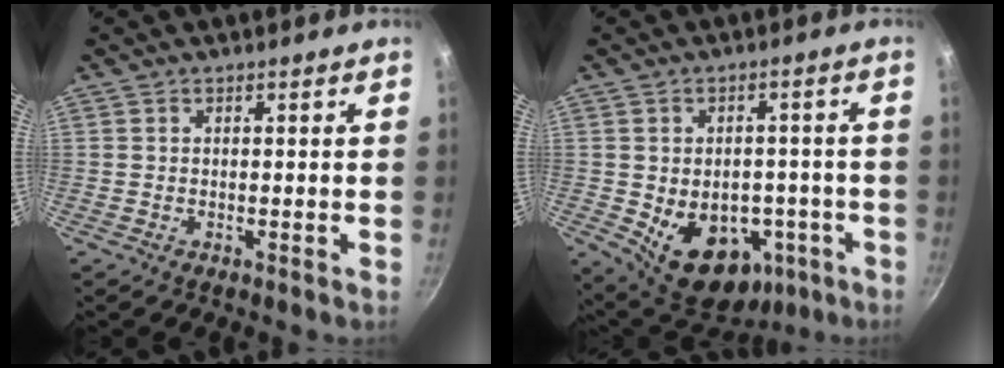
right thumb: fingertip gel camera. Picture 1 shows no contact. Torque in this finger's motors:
{"motor_torque": [-0.23, 0.56, -0.03, -0.10, 0.11]}